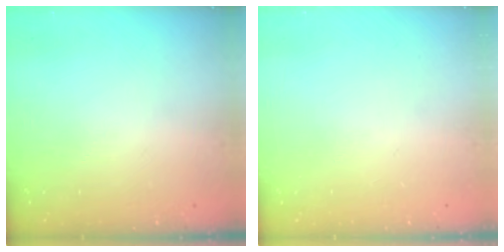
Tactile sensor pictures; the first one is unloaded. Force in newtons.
{"total": 0.0}